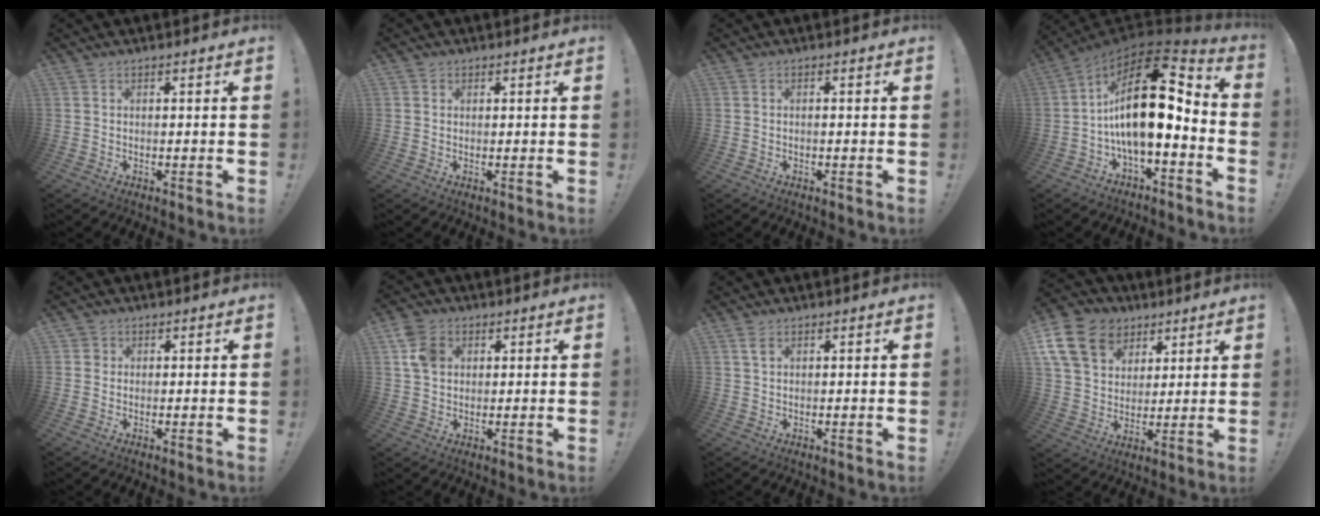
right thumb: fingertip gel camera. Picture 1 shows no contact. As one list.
[{"total": 1.3, "force": [0.5, 1.2, 0.3], "torque": [-0.004, 0.001, 0.009]}, {"total": 0.6, "force": [-0.5, -0.2, 0.4], "torque": [-0.006, -0.001, -0.009]}, {"total": 21.0, "force": [1.3, 9.7, 18.6], "torque": [-0.321, 0.000, 0.028]}, {"total": 1.8, "force": [0.4, 1.7, 0.4], "torque": [-0.007, 0.004, 0.007]}, {"total": 7.7, "force": [2.3, 6.1, 4.2], "torque": [-0.078, 0.007, 0.047]}, {"total": 2.0, "force": [1.1, 1.0, 1.4], "torque": [-0.022, -0.003, 0.019]}, {"total": 16.6, "force": [7.7, 12.5, 7.7], "torque": [-0.120, -0.033, 0.156]}]